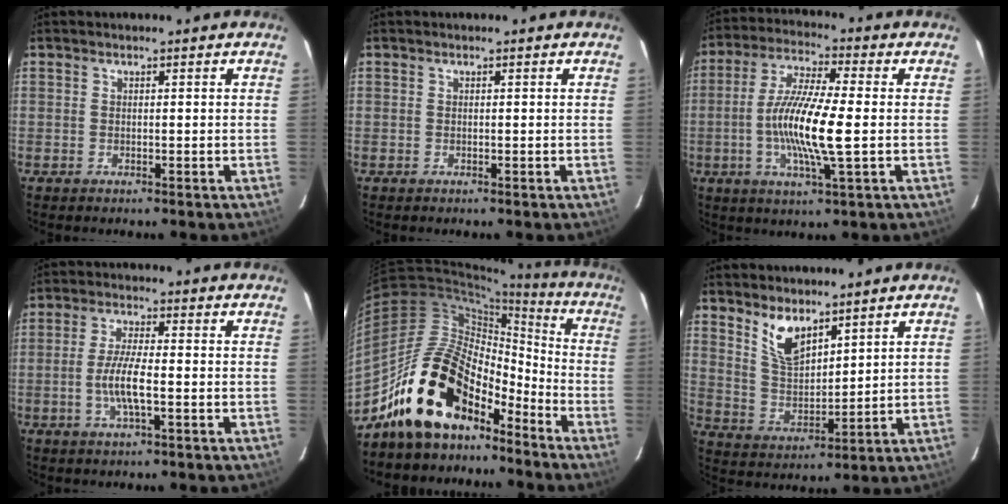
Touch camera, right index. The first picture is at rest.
{"total": 0.0}
{"total": 13.1, "force": [-1.6, 1.5, 12.9], "torque": [-0.253, -0.002, -0.038]}
{"total": 6.3, "force": [-1.6, 1.2, 6.0], "torque": [-0.120, -0.004, -0.031]}
{"total": 18.5, "force": [-13.7, 9.2, 8.5], "torque": [-0.159, 0.026, -0.237]}
{"total": 7.9, "force": [5.5, 3.2, 4.7], "torque": [-0.086, -0.002, 0.116]}